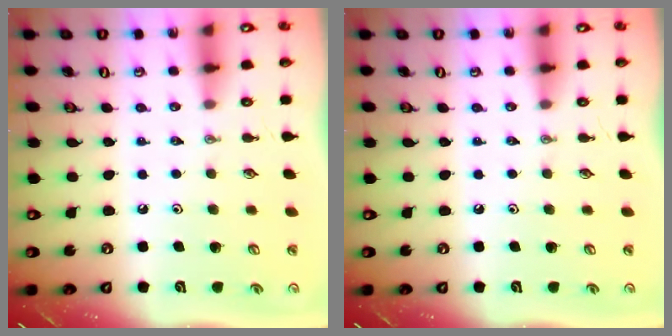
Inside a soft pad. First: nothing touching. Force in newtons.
{"total": 0.0}